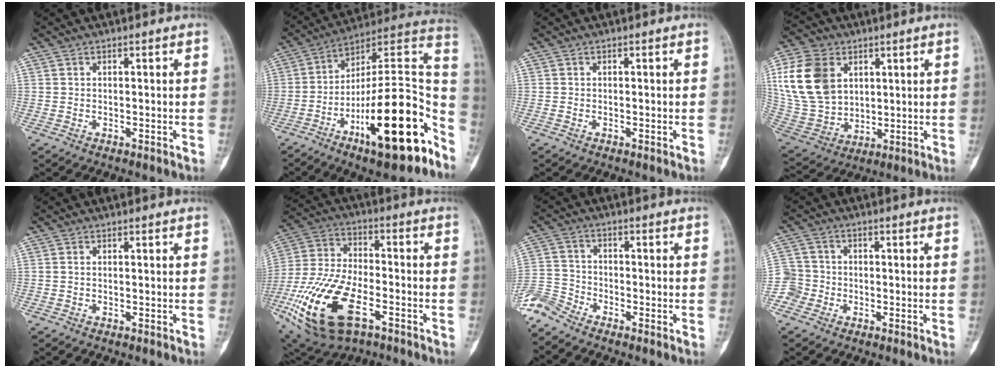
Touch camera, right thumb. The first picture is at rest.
{"total": 24.9, "force": [-11.3, 7.6, 20.9], "torque": [-0.261, 0.080, -0.172]}
{"total": 0.0}
{"total": 17.4, "force": [5.2, 12.8, 10.6], "torque": [-0.199, -0.005, 0.113]}
{"total": 0.0}
{"total": 22.0, "force": [-8.9, 11.0, 16.9], "torque": [-0.363, 0.014, -0.154]}
{"total": 5.3, "force": [-5.1, 1.3, 0.8], "torque": [-0.026, 0.010, -0.115]}
{"total": 4.3, "force": [-1.9, 3.9, 0.1], "torque": [0.021, 0.015, -0.045]}